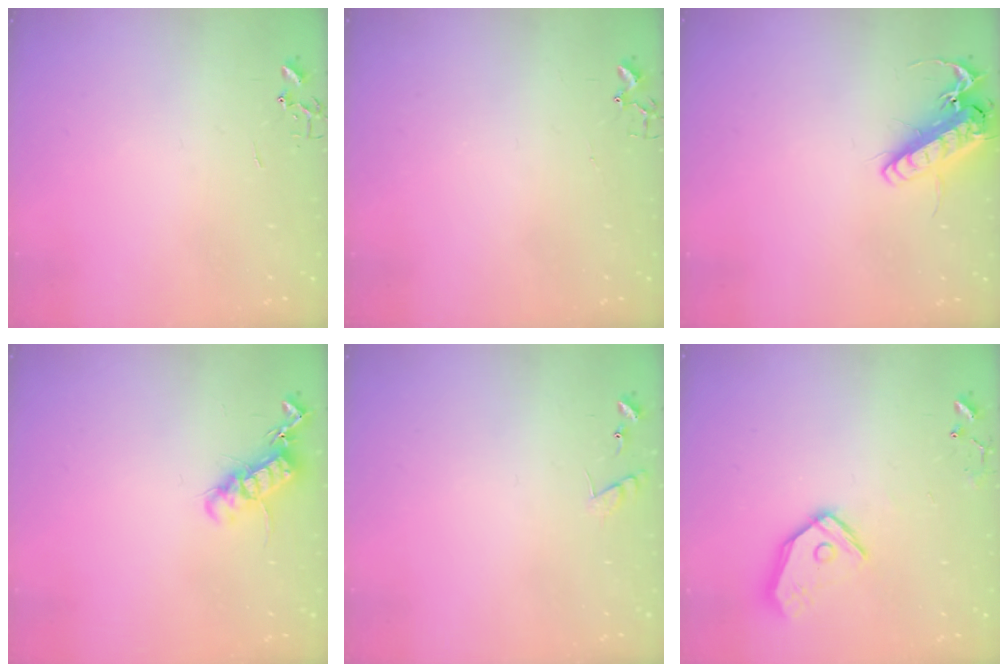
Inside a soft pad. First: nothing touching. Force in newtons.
{"total": 2.4, "press": 2.4, "slide": 0.3}
{"total": 15.3, "press": 15.1, "slide": 2.6}
{"total": 13.1, "press": 13.1, "slide": 0.2}
{"total": 7.5, "press": 7.5, "slide": 0.6}
{"total": 13.9, "press": 13.7, "slide": 2.3}